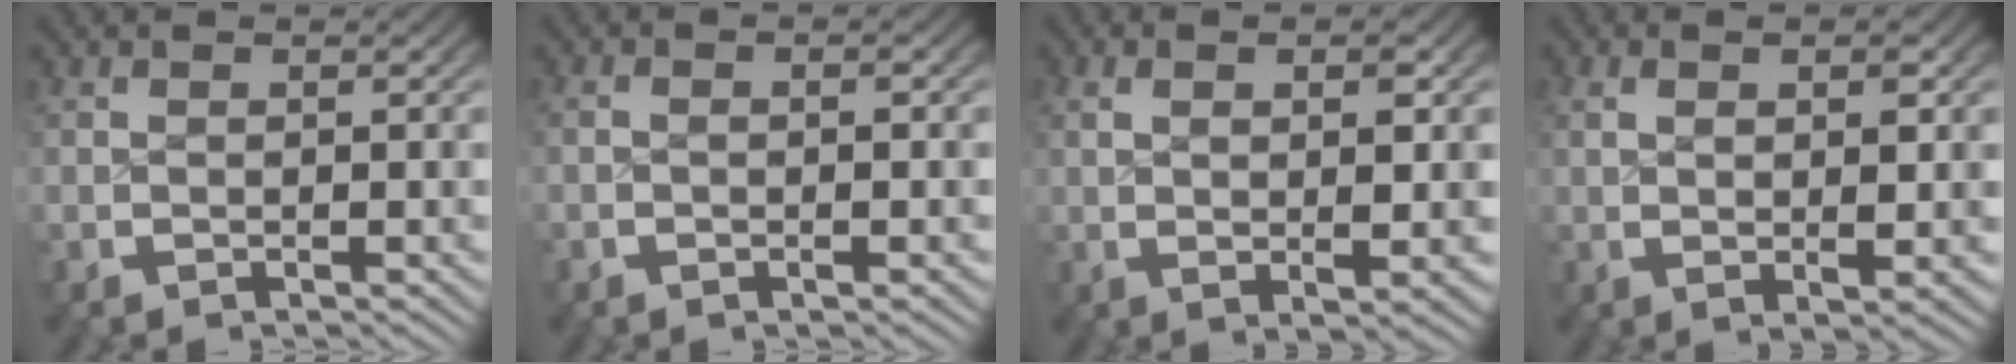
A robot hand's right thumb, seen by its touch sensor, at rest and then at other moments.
{"total": 1.6, "force": [-0.3, 0.3, 1.5], "torque": [-0.022, 0.003, -0.007]}
{"total": 4.1, "force": [0.5, 1.2, 3.9], "torque": [-0.054, -0.001, 0.013]}
{"total": 3.4, "force": [0.6, 0.9, 3.2], "torque": [-0.045, 0.000, 0.013]}